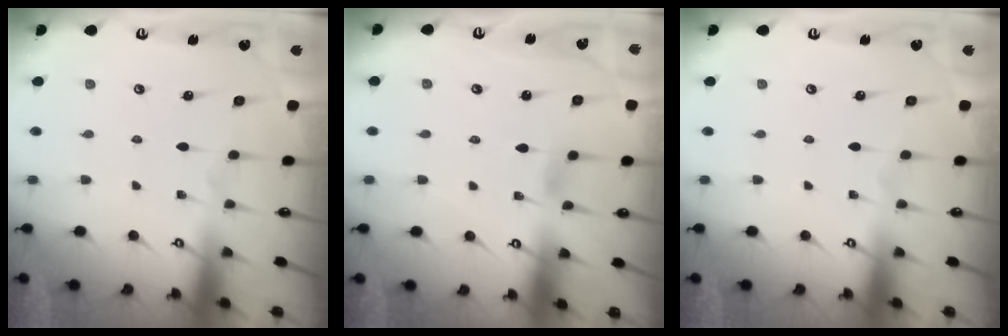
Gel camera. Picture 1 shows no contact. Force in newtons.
{"total": 3.2, "press": 3.2, "slide": 0.4}
{"total": 0.0}